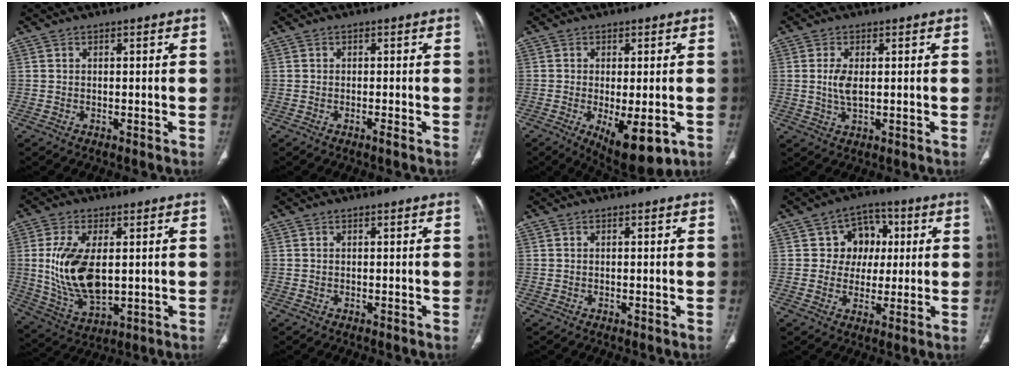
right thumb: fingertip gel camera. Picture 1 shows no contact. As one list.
[{"total": 0.7, "force": [-0.5, -0.2, 0.4], "torque": [-0.013, -0.002, -0.012]}, {"total": 10.5, "force": [-3.6, 4.1, 9.0], "torque": [-0.130, -0.015, -0.043]}, {"total": 4.0, "force": [0.4, 1.9, 3.6], "torque": [-0.079, -0.006, 0.011]}, {"total": 14.2, "force": [1.2, 7.4, 12.1], "torque": [-0.239, -0.016, 0.036]}, {"total": 0.0}, {"total": 0.0}, {"total": 8.6, "force": [1.6, 7.5, 3.7], "torque": [-0.001, 0.006, 0.020]}]